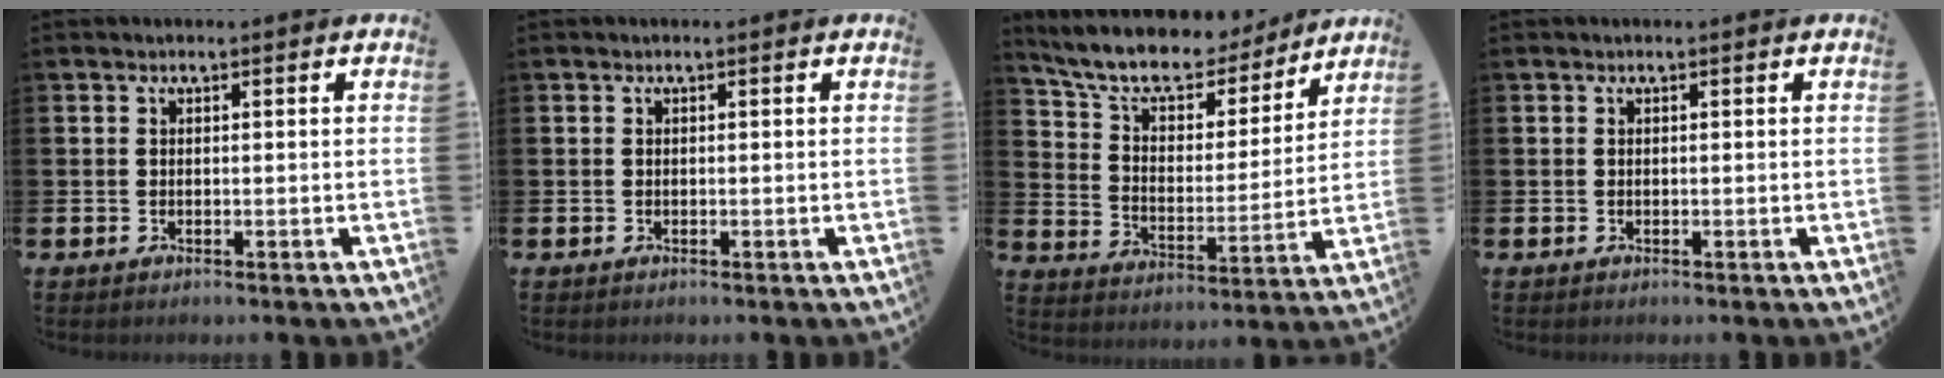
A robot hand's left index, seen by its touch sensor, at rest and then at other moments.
{"total": 0.0}
{"total": 9.6, "force": [8.6, 3.3, 2.8], "torque": [-0.086, -0.060, 0.150]}
{"total": 0.0}